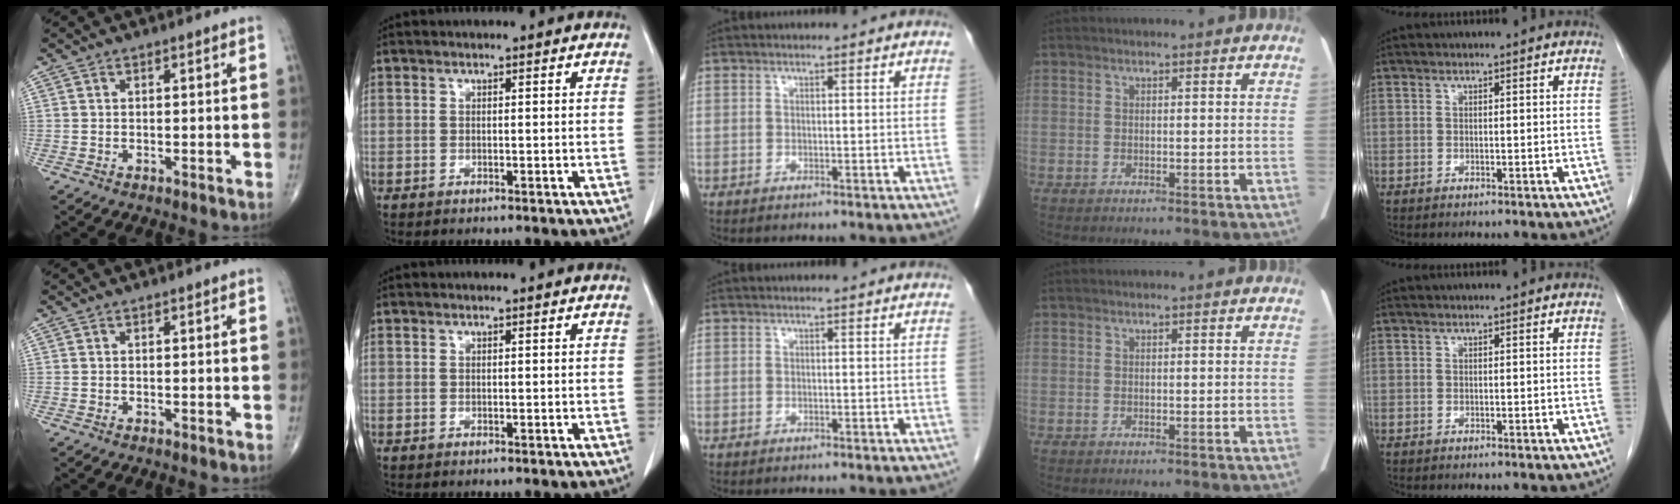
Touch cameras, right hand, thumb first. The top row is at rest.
{}